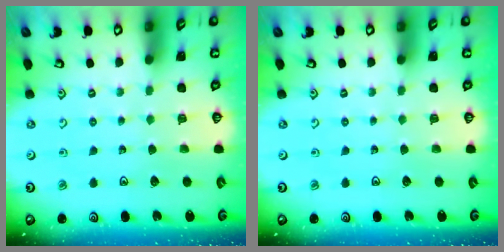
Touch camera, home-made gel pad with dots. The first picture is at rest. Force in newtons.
{"total": 0.0}